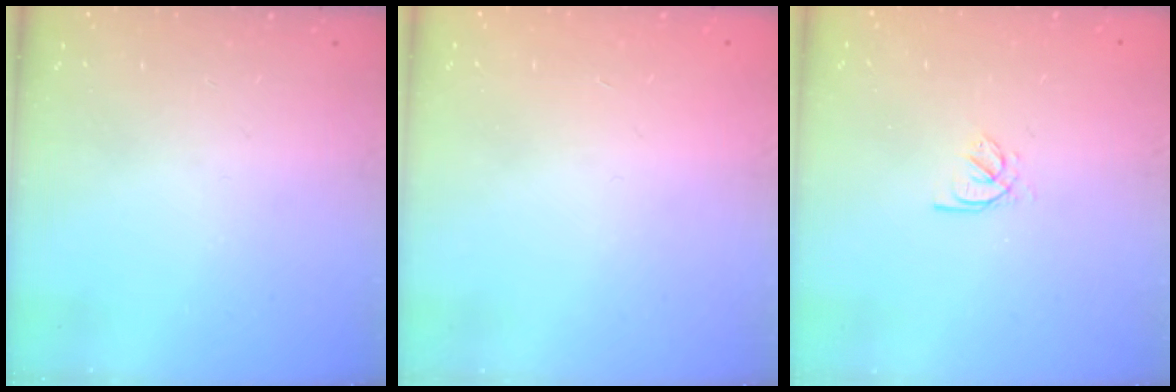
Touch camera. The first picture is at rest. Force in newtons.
{"total": 0.8, "press": 0.8, "slide": 0.2}
{"total": 2.0, "press": 2.0, "slide": 0.4}